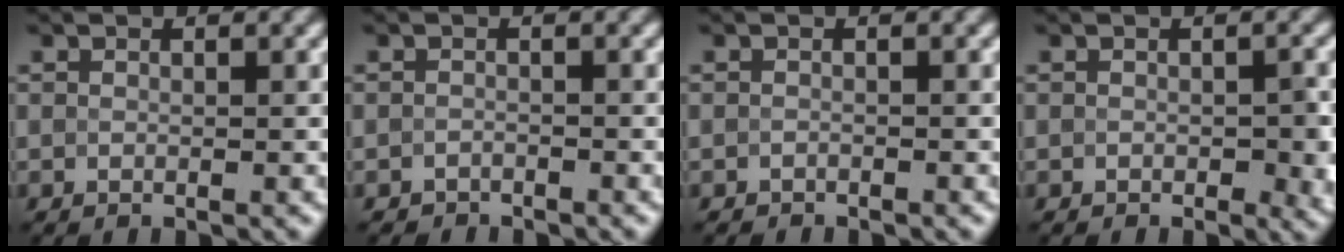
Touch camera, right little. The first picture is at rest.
{"total": 1.4, "force": [-1.2, -0.4, -0.7], "torque": [0.007, -0.001, -0.010]}
{"total": 1.1, "force": [-0.9, -0.4, -0.6], "torque": [0.007, -0.001, -0.007]}
{"total": 1.6, "force": [-0.7, 0.3, 1.4], "torque": [-0.024, -0.003, 0.005]}